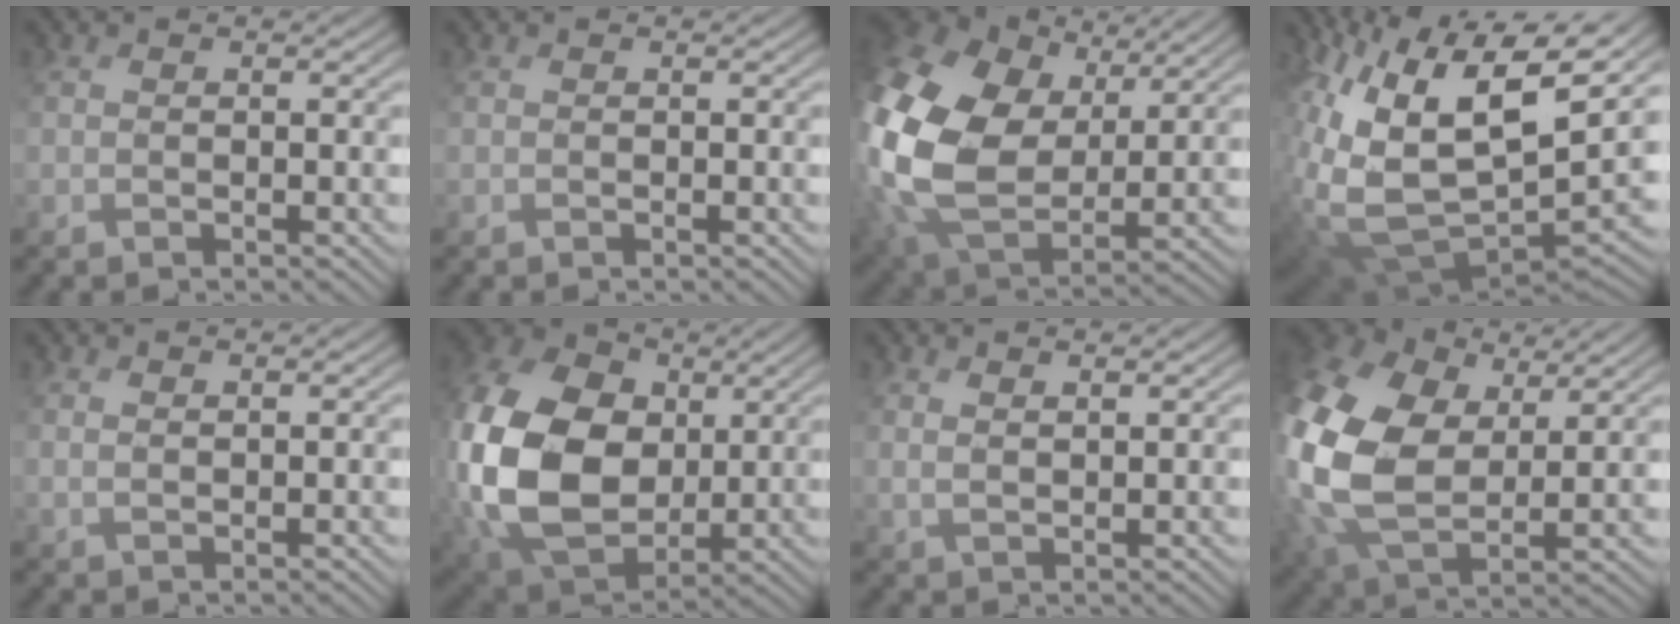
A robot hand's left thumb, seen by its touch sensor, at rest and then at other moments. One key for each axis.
{"total": 0.0}
{"total": 19.9, "fx": 4.0, "fy": 14.3, "fz": 13.2, "tx": -0.367, "ty": -0.021, "tz": 0.106}
{"total": 16.1, "fx": 4.0, "fy": 8.0, "fz": 13.4, "tx": -0.293, "ty": -0.020, "tz": 0.105}
{"total": 1.2, "fx": 0.9, "fy": 0.4, "fz": 0.7, "tx": -0.017, "ty": -0.001, "tz": 0.020}
{"total": 19.2, "fx": 0.8, "fy": 14.2, "fz": 12.9, "tx": -0.350, "ty": -0.021, "tz": 0.029}
{"total": 2.3, "fx": 1.6, "fy": 0.6, "fz": 1.5, "tx": -0.028, "ty": -0.001, "tz": 0.036}
{"total": 18.3, "fx": 2.8, "fy": 12.5, "fz": 13.1, "tx": -0.366, "ty": -0.018, "tz": 0.071}